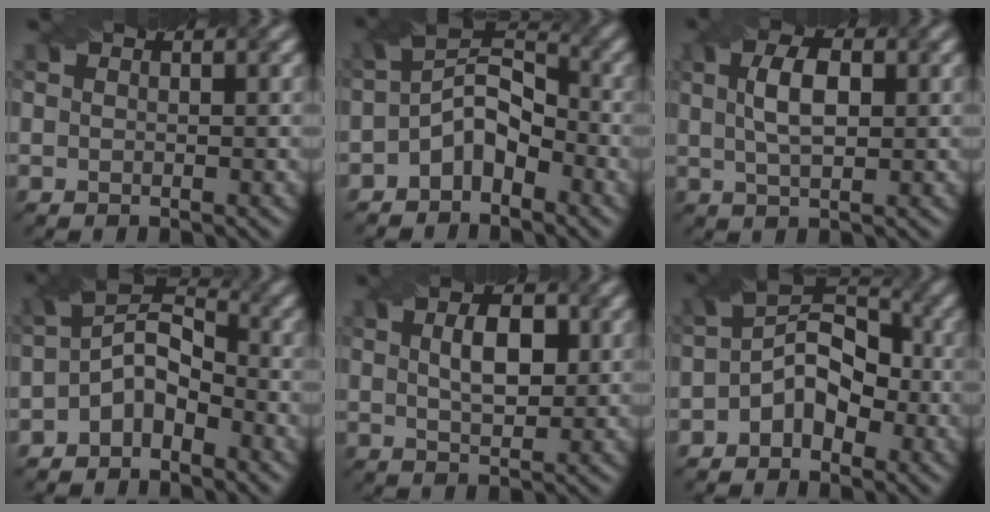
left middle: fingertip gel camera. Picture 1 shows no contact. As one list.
[{"total": 4.9, "force": [-2.1, 2.9, 3.3], "torque": [-0.052, 0.010, -0.047]}, {"total": 4.2, "force": [1.0, 1.9, 3.6], "torque": [-0.072, 0.006, 0.016]}, {"total": 4.5, "force": [-1.9, 2.7, 3.0], "torque": [-0.050, 0.008, -0.043]}, {"total": 4.0, "force": [1.0, 1.9, 3.4], "torque": [-0.063, 0.004, 0.016]}, {"total": 5.2, "force": [-1.5, 3.5, 3.6], "torque": [-0.049, 0.012, -0.033]}]